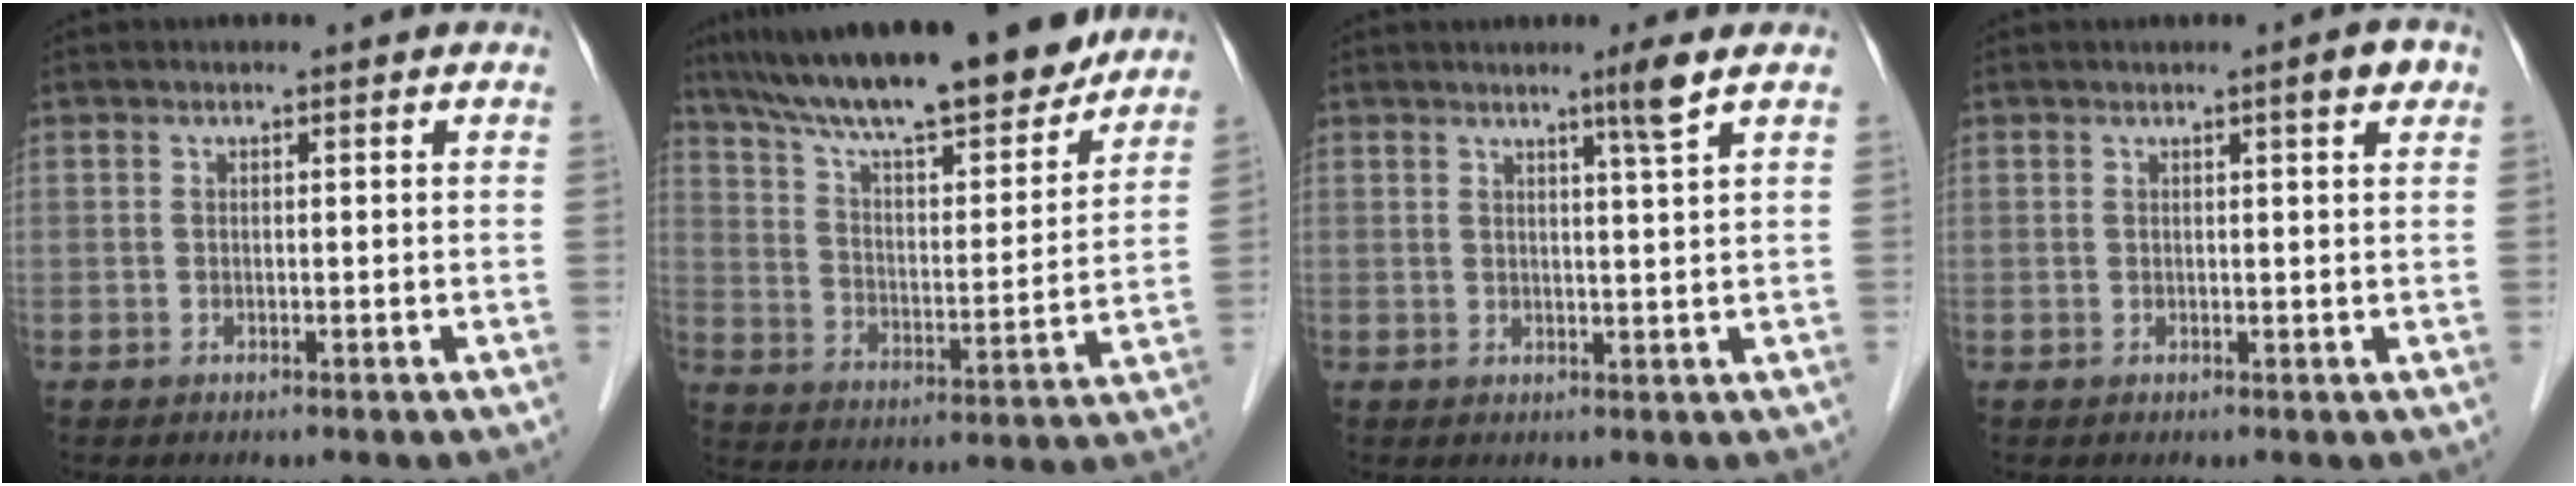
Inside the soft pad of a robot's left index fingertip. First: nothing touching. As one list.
[{"total": 21.1, "force": [18.0, 3.4, 10.4], "torque": [-0.174, 0.007, 0.280]}, {"total": 2.8, "force": [1.9, -1.1, 1.8], "torque": [-0.037, -0.010, 0.037]}, {"total": 2.1, "force": [1.2, 0.2, 1.7], "torque": [-0.022, 0.000, 0.015]}]